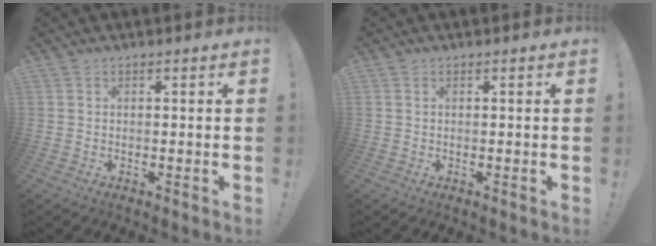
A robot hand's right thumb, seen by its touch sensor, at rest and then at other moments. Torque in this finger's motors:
{"motor_torque": [-0.05, -0.12, -0.22, 0.31, 0.00]}